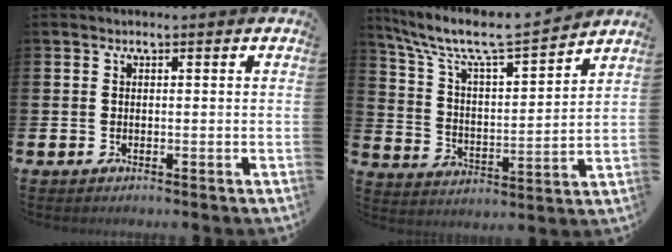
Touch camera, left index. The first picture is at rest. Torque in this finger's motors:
{"motor_torque": [0.88, -1.26, 0.55, 0.21]}